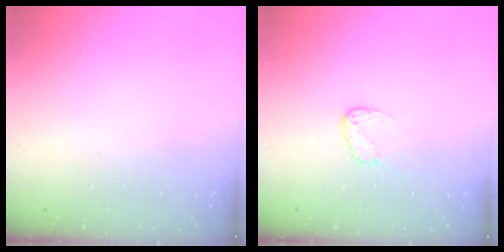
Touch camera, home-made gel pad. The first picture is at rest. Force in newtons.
{"total": 5.2, "press": 5.2, "slide": 0.4}